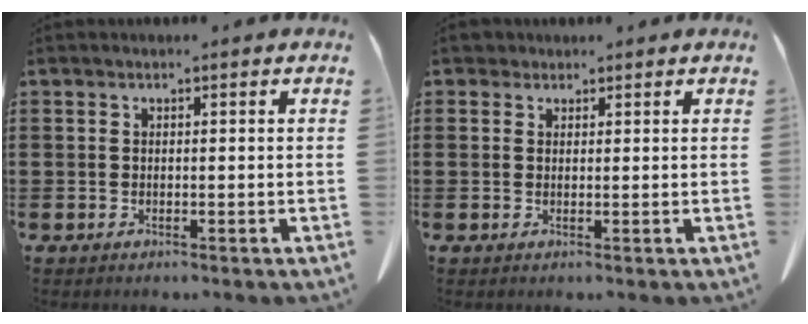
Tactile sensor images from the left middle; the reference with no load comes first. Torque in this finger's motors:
{"motor_torque": [-0.07, 0.04, 0.00, 0.00]}